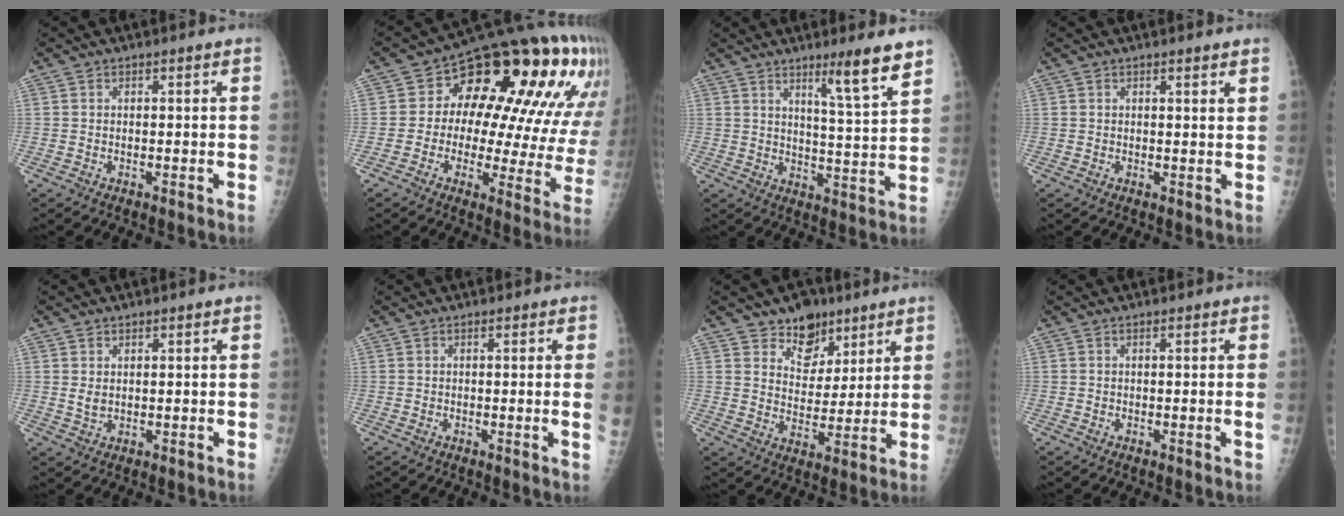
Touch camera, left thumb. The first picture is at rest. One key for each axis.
{"total": 24.6, "fx": 9.8, "fy": 12.4, "fz": 18.8, "tx": -0.199, "ty": 0.018, "tz": 0.126}
{"total": 9.3, "fx": 6.5, "fy": 0.2, "fz": 6.7, "tx": -0.091, "ty": -0.050, "tz": 0.099}
{"total": 1.6, "fx": 1.2, "fy": 0.3, "fz": 1.0, "tx": -0.005, "ty": -0.005, "tz": 0.014}
{"total": 2.0, "fx": 0.8, "fy": 1.5, "fz": 1.1, "tx": -0.009, "ty": -0.007, "tz": 0.018}
{"total": 2.1, "fx": 0.2, "fy": -0.7, "fz": 2.0, "tx": -0.033, "ty": -0.005, "tz": 0.001}
{"total": 9.1, "fx": 6.4, "fy": 6.0, "fz": 2.4, "tx": 0.004, "ty": -0.039, "tz": 0.107}
{"total": 1.0, "fx": -0.1, "fy": -0.4, "fz": 0.9, "tx": -0.013, "ty": -0.001, "tz": -0.002}